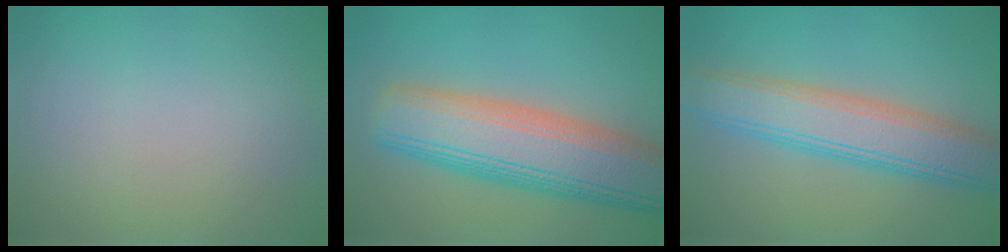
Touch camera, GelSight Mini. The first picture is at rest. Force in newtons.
{"total": 10.2, "press": 10.2, "slide": 0.5}
{"total": 6.6, "press": 6.6, "slide": 0.4}